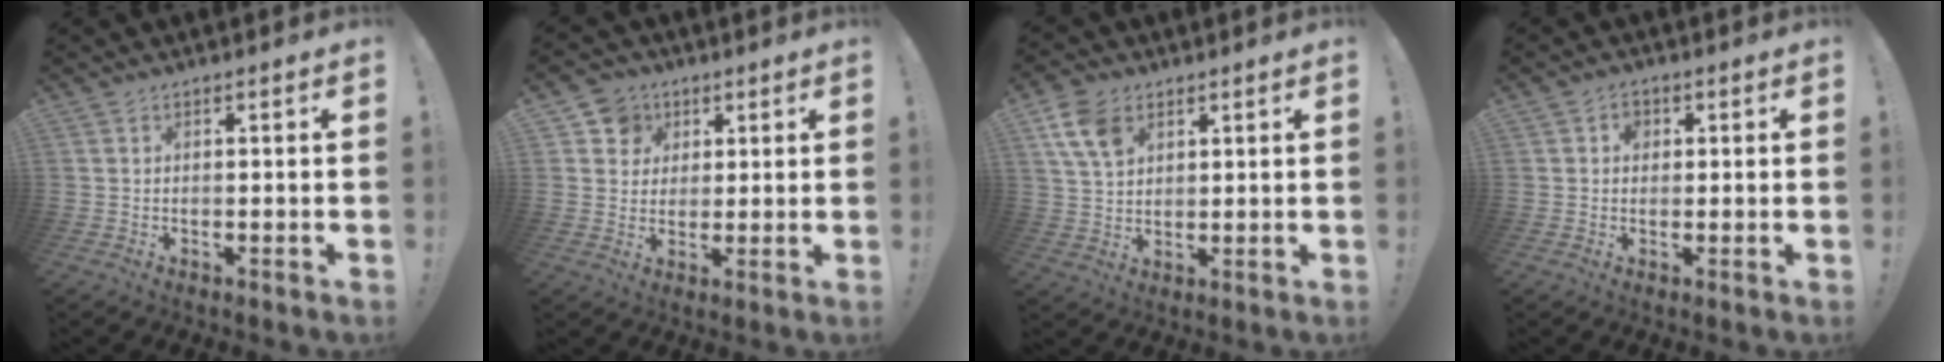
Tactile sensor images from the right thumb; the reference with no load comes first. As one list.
[{"total": 7.7, "force": [2.8, 7.0, 1.5], "torque": [-0.020, -0.014, 0.058]}, {"total": 10.6, "force": [5.0, 7.3, 5.8], "torque": [-0.099, -0.013, 0.097]}, {"total": 3.1, "force": [0.4, 2.7, 1.5], "torque": [-0.017, 0.004, 0.006]}]